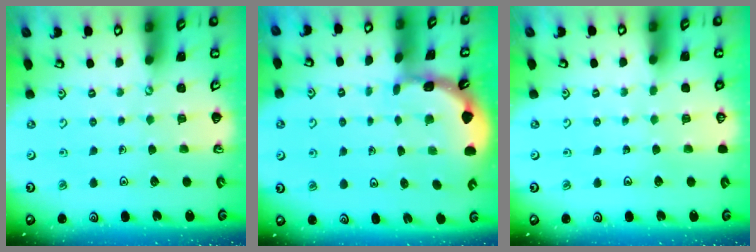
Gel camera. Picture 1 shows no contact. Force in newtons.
{"total": 1.6, "press": 1.6, "slide": 0.1}
{"total": 0.0}